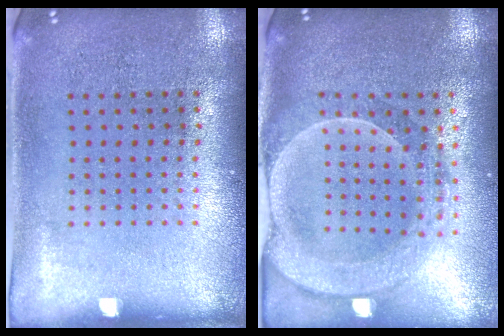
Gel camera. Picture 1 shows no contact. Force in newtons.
{"total": 2.2, "press": 2.1, "slide": 0.8}